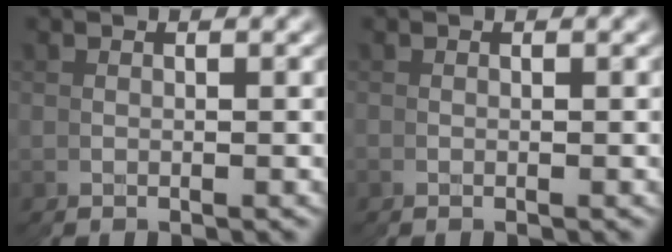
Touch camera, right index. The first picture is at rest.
{"total": 0.0}